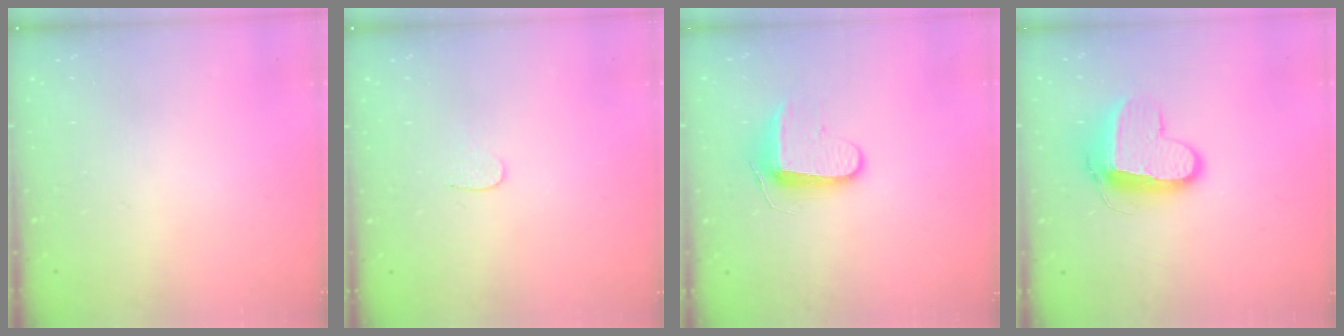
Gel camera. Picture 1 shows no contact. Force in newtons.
{"total": 3.1, "press": 3.1, "slide": 0.3}
{"total": 9.0, "press": 9.0, "slide": 0.7}
{"total": 11.3, "press": 11.3, "slide": 1.1}